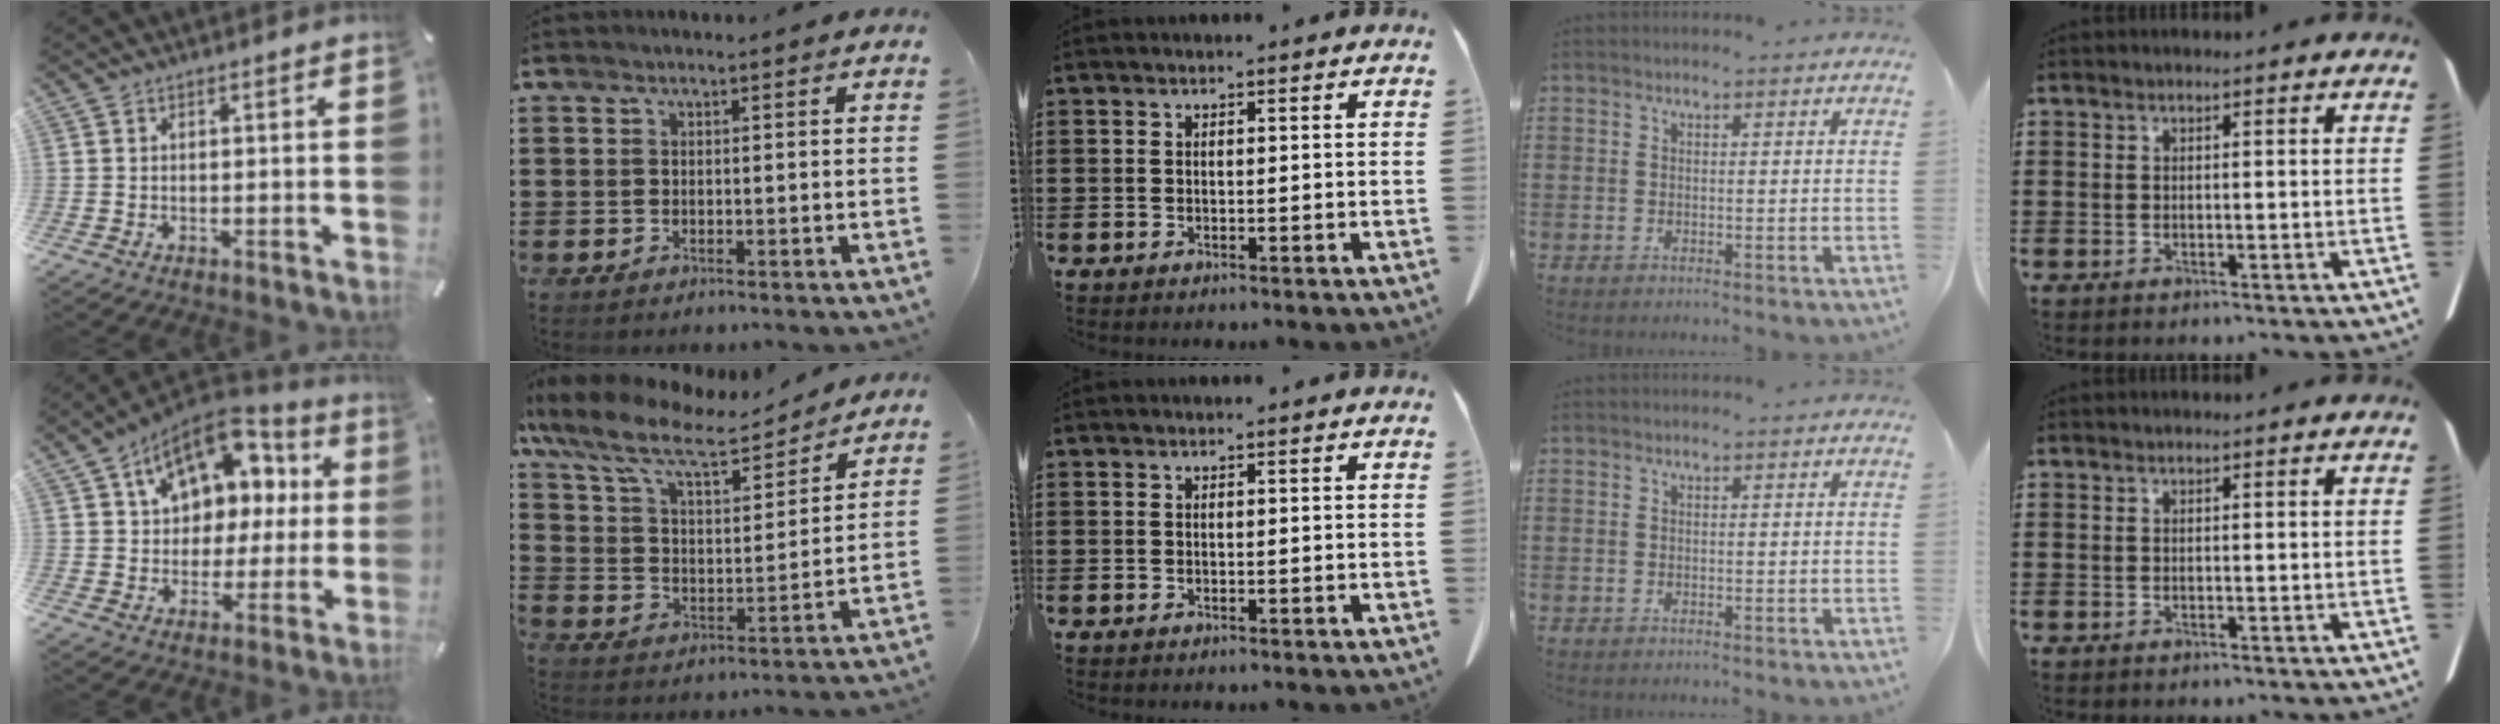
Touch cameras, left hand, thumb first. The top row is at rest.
{"thumb": {"total": 14.4, "force": [6.5, 10.6, 7.2], "torque": [-0.116, -0.041, 0.120]}, "index": {"total": 10.5, "force": [8.6, 2.6, 5.4], "torque": [-0.140, -0.043, 0.146]}}